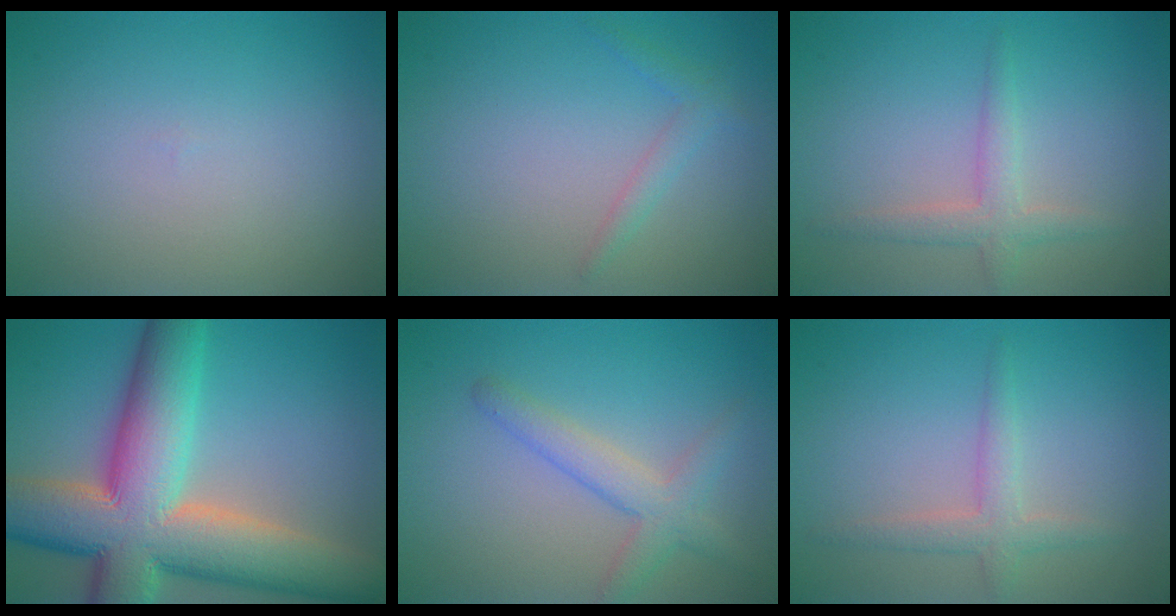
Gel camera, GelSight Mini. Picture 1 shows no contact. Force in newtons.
{"total": 0.7, "press": 0.7, "slide": 0.0}
{"total": 2.3, "press": 2.3, "slide": 0.1}
{"total": 14.6, "press": 14.6, "slide": 1.0}
{"total": 3.2, "press": 3.2, "slide": 0.2}
{"total": 2.3, "press": 2.3, "slide": 0.1}